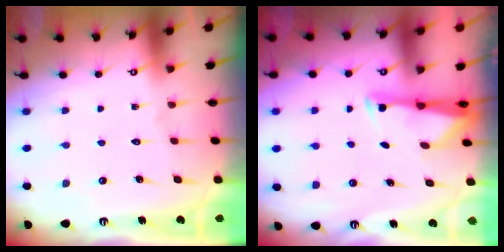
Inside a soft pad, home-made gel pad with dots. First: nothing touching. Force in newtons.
{"total": 2.7, "press": 2.6, "slide": 0.4}